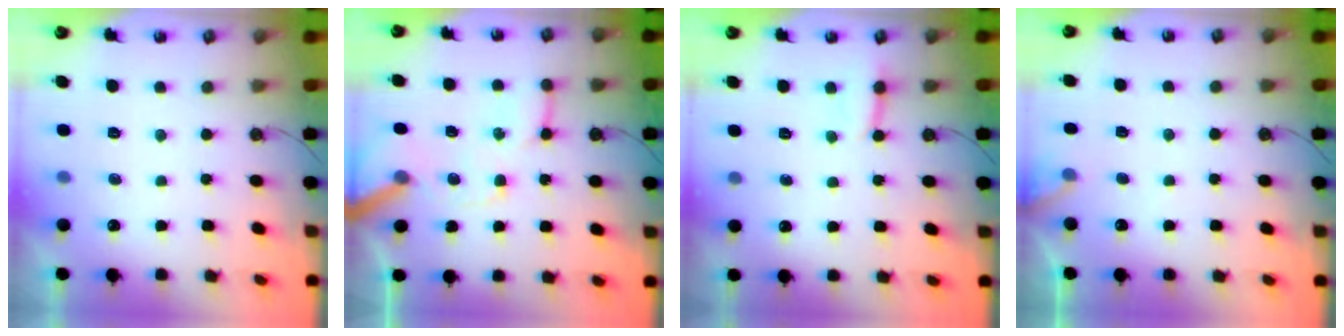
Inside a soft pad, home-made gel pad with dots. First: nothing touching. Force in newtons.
{"total": 13.6, "press": 13.5, "slide": 1.8}
{"total": 4.1, "press": 4.1, "slide": 0.7}
{"total": 7.3, "press": 7.3, "slide": 0.4}